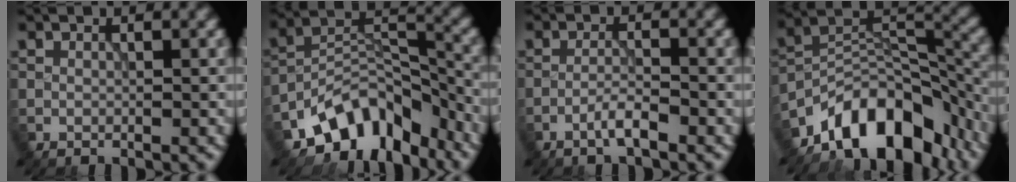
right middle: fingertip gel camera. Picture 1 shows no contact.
{"total": 9.6, "force": [-7.1, 4.9, 4.2], "torque": [-0.052, 0.000, -0.138]}
{"total": 2.1, "force": [-1.4, 0.2, 1.6], "torque": [-0.028, 0.008, -0.031]}
{"total": 11.2, "force": [-7.9, 5.1, 6.0], "torque": [-0.081, 0.007, -0.145]}